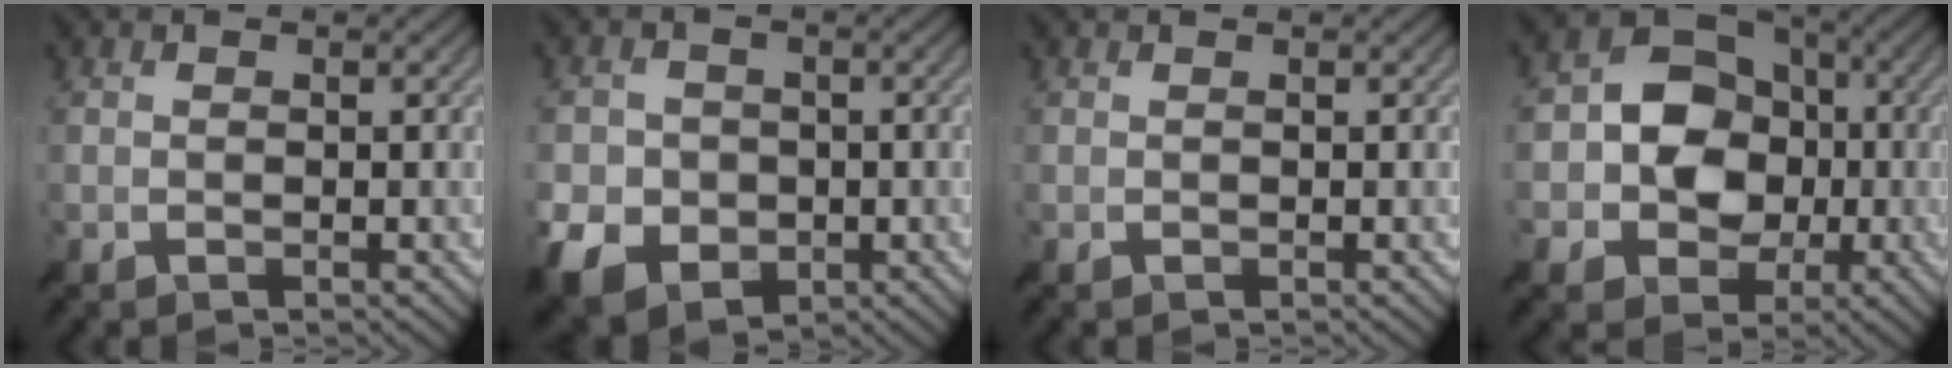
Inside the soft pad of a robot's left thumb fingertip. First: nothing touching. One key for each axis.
{"total": 7.9, "fx": -2.6, "fy": 6.5, "fz": 3.6, "tx": -0.097, "ty": -0.027, "tz": -0.059}
{"total": 0.0}
{"total": 10.4, "fx": -0.9, "fy": 8.8, "fz": 5.5, "tx": -0.087, "ty": -0.004, "tz": -0.038}